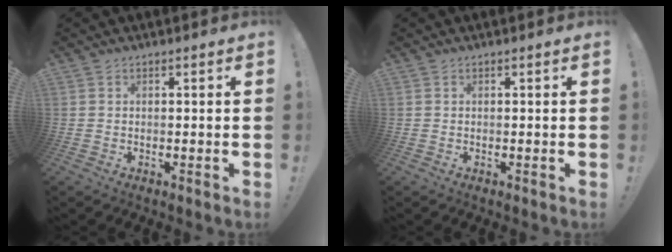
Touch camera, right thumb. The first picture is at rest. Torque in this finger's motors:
{"motor_torque": [0.00, 0.00, 0.00, 0.00, 0.00]}